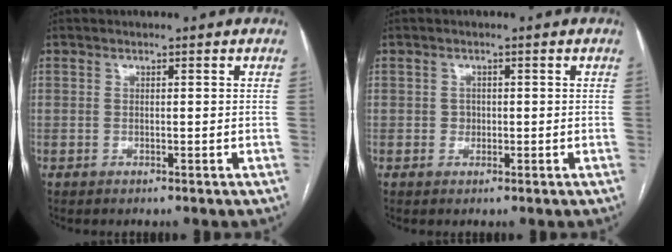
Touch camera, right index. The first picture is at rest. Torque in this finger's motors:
{"motor_torque": [0.36, 0.25, -0.04, 0.01]}